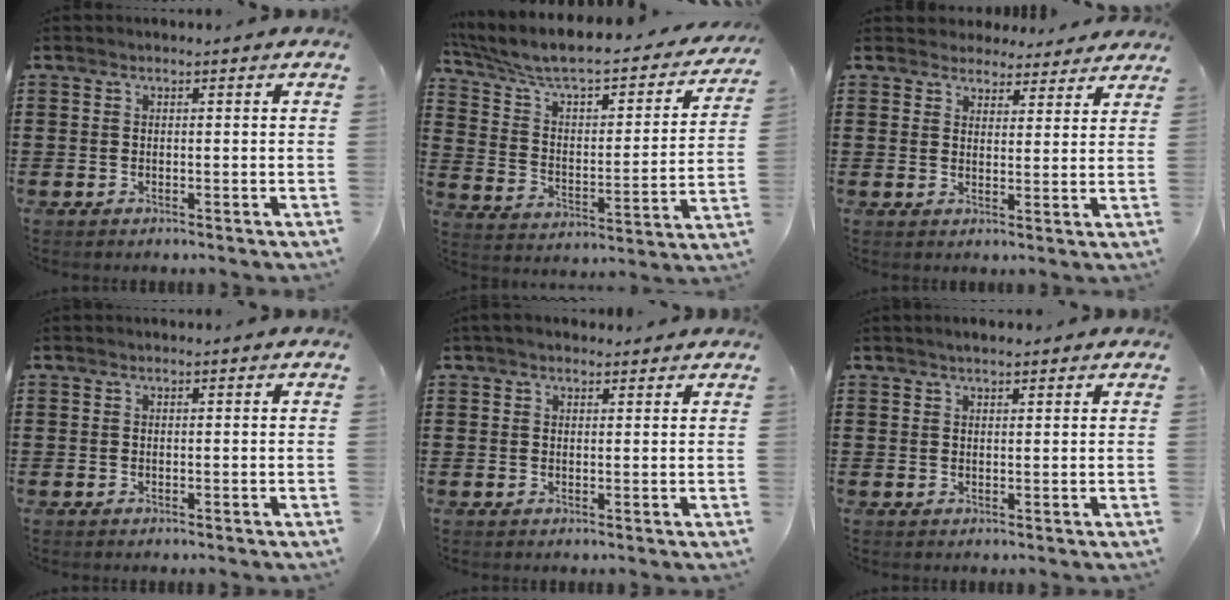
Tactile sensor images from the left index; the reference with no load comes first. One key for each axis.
{"total": 6.1, "fx": 5.0, "fy": 1.4, "fz": 3.2, "tx": -0.087, "ty": -0.046, "tz": 0.079}
{"total": 3.8, "fx": 3.6, "fy": 1.2, "fz": 0.2, "tx": -0.019, "ty": -0.006, "tz": 0.068}
{"total": 0.0}
{"total": 1.7, "fx": 1.4, "fy": 0.7, "fz": 0.6, "tx": -0.015, "ty": 0.007, "tz": 0.027}
{"total": 1.5, "fx": 1.3, "fy": 0.4, "fz": 0.5, "tx": -0.011, "ty": 0.005, "tz": 0.024}